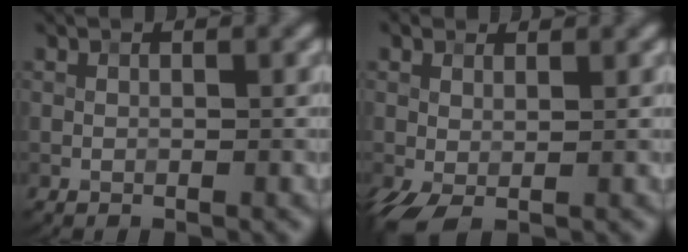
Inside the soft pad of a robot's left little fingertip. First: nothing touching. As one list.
[{"total": 2.8, "force": [0.0, 1.9, 2.0], "torque": [-0.055, -0.001, -0.008]}]